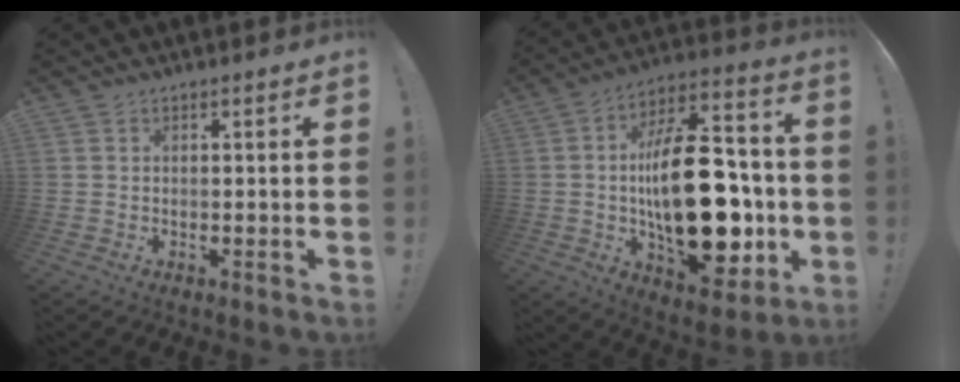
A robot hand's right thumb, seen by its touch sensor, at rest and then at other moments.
{"total": 30.7, "force": [-2.7, 15.1, 26.6], "torque": [-0.453, 0.024, -0.028]}